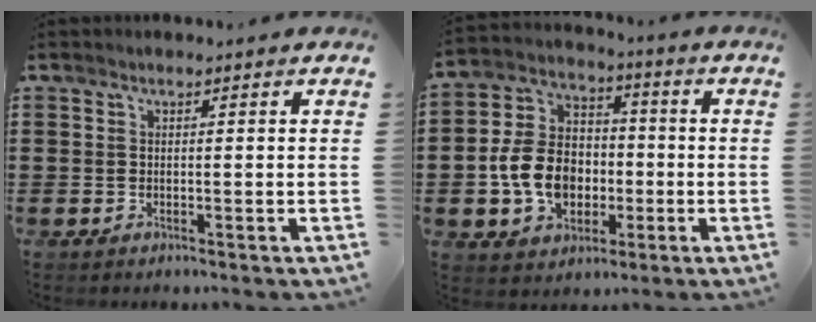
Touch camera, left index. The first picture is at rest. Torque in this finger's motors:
{"motor_torque": [1.29, 0.67, 0.78, 0.12]}